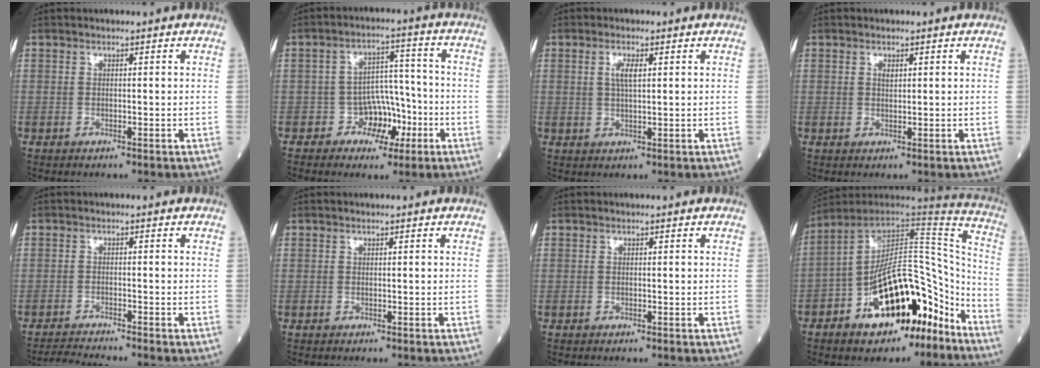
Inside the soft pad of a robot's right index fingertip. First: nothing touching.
{"total": 5.5, "force": [-2.4, 4.3, 2.5], "torque": [-0.022, 0.021, -0.036]}
{"total": 2.9, "force": [0.9, 0.6, 2.7], "torque": [-0.058, 0.000, 0.017]}
{"total": 1.0, "force": [0.5, 0.4, 0.8], "torque": [-0.017, -0.003, 0.008]}
{"total": 3.5, "force": [-3.1, -1.6, 0.1], "torque": [-0.015, -0.021, -0.058]}
{"total": 0.0}
{"total": 0.0}
{"total": 20.7, "force": [-10.9, 8.7, 15.4], "torque": [-0.226, 0.036, -0.163]}